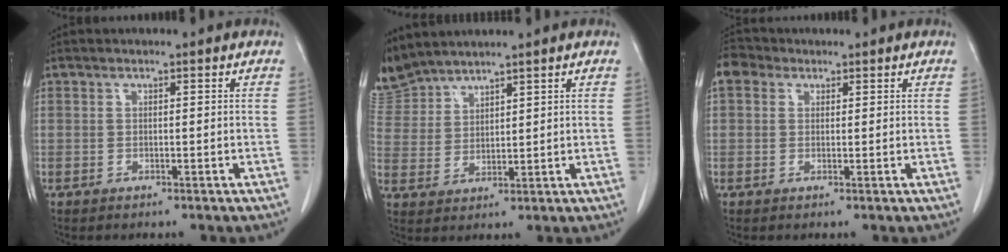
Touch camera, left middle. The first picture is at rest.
{"total": 7.1, "force": [7.1, 0.8, 0.3], "torque": [-0.024, 0.010, 0.158]}
{"total": 3.4, "force": [1.7, 2.6, 1.3], "torque": [-0.032, 0.020, 0.033]}